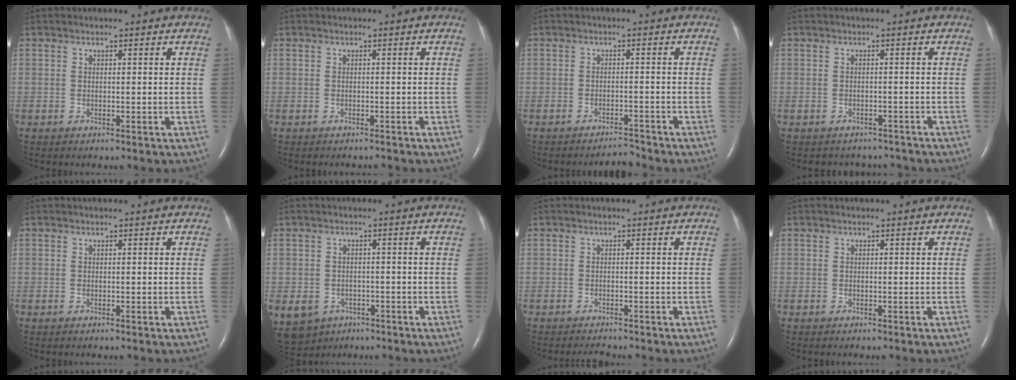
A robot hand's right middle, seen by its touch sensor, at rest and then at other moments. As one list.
[{"total": 0.8, "force": [-0.8, 0.0, 0.0], "torque": [-0.003, -0.004, -0.009]}, {"total": 2.2, "force": [-2.2, -0.1, -0.1], "torque": [-0.001, -0.010, -0.033]}, {"total": 4.2, "force": [-3.8, 1.7, -0.3], "torque": [0.000, 0.006, -0.043]}, {"total": 0.0}, {"total": 11.6, "force": [-6.1, 9.1, 3.9], "torque": [-0.121, -0.003, -0.080]}, {"total": 1.3, "force": [-1.3, 0.0, 0.2], "torque": [-0.008, -0.007, -0.017]}, {"total": 0.0}]